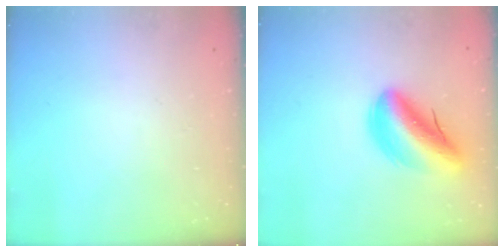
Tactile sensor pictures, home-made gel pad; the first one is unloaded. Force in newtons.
{"total": 14.0, "press": 13.3, "slide": 4.1}